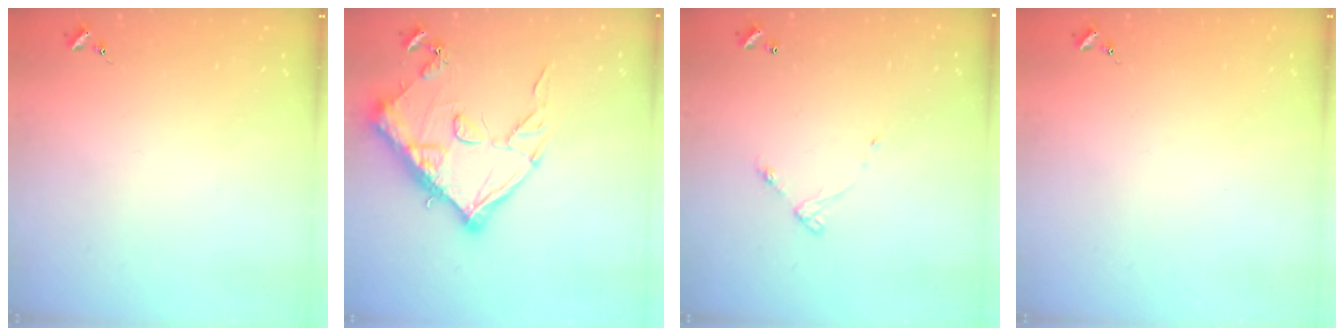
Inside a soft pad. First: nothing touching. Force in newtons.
{"total": 15.4, "press": 15.4, "slide": 0.9}
{"total": 4.2, "press": 4.2, "slide": 0.2}
{"total": 0.0}